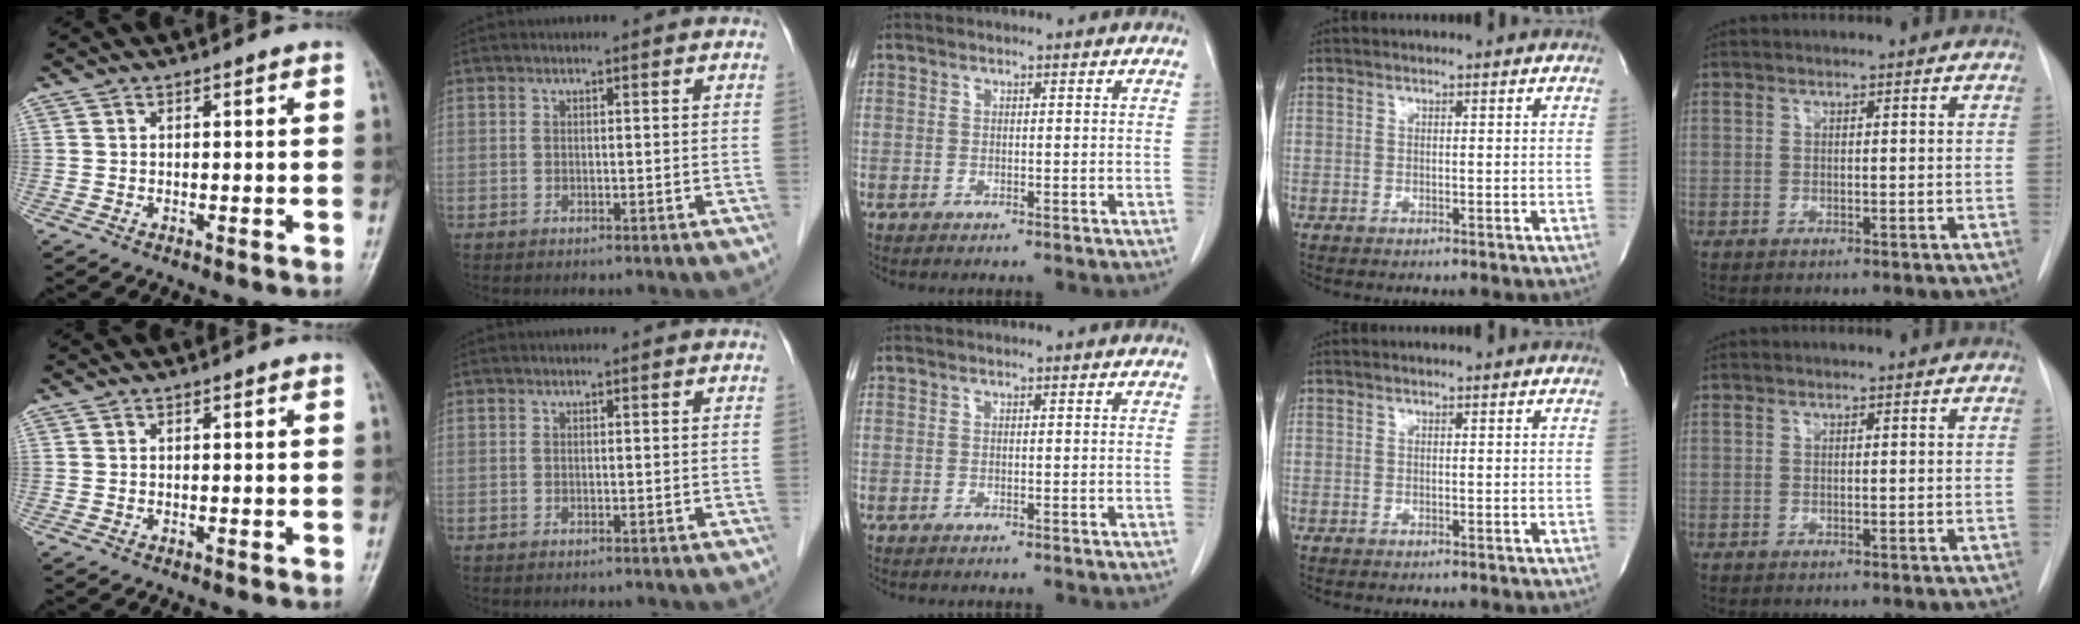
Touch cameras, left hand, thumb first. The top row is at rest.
{}